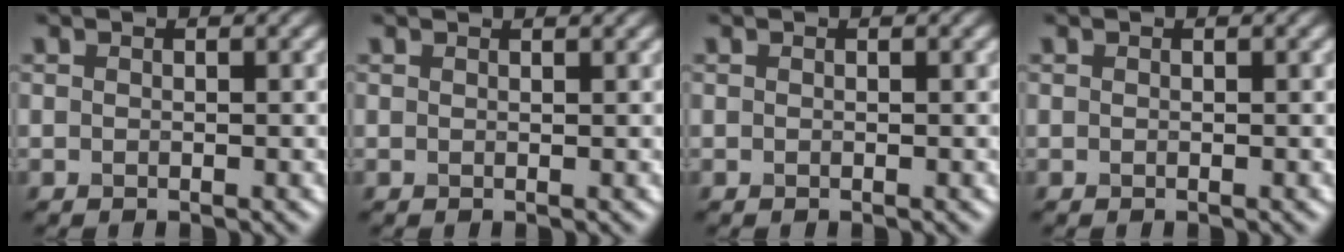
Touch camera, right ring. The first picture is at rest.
{"total": 1.2, "force": [1.1, 0.3, 0.4], "torque": [-0.006, -0.002, 0.005]}
{"total": 0.0}
{"total": 0.0}